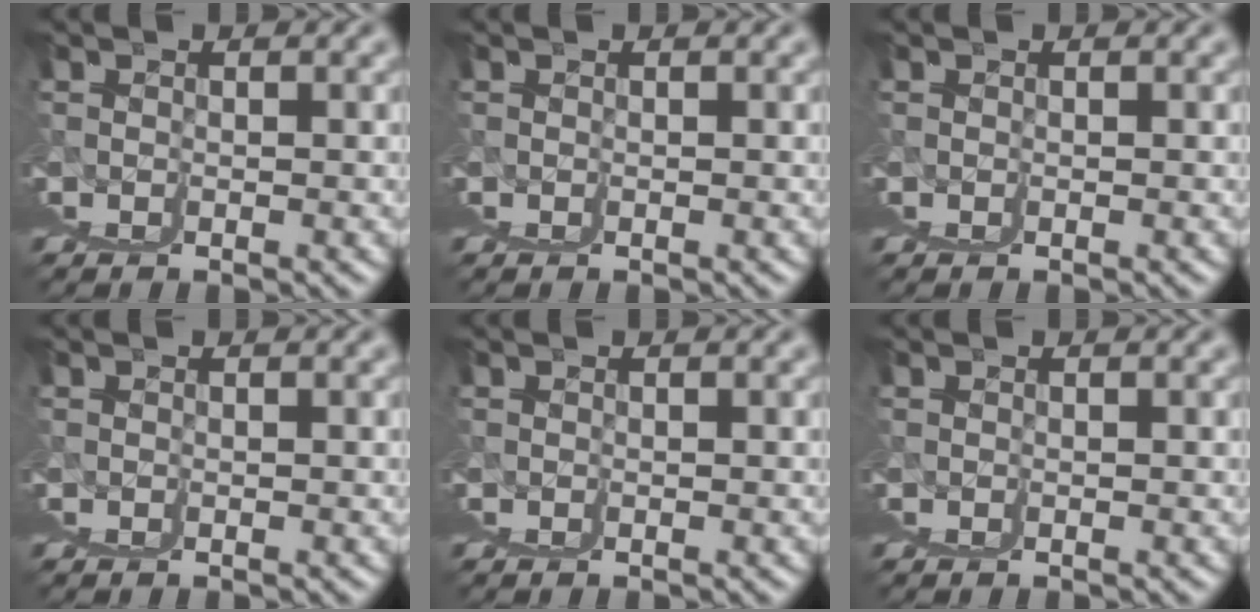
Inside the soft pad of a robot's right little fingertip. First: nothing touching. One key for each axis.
{"total": 0.0}
{"total": 0.0}
{"total": 0.0}
{"total": 0.0}
{"total": 0.0}